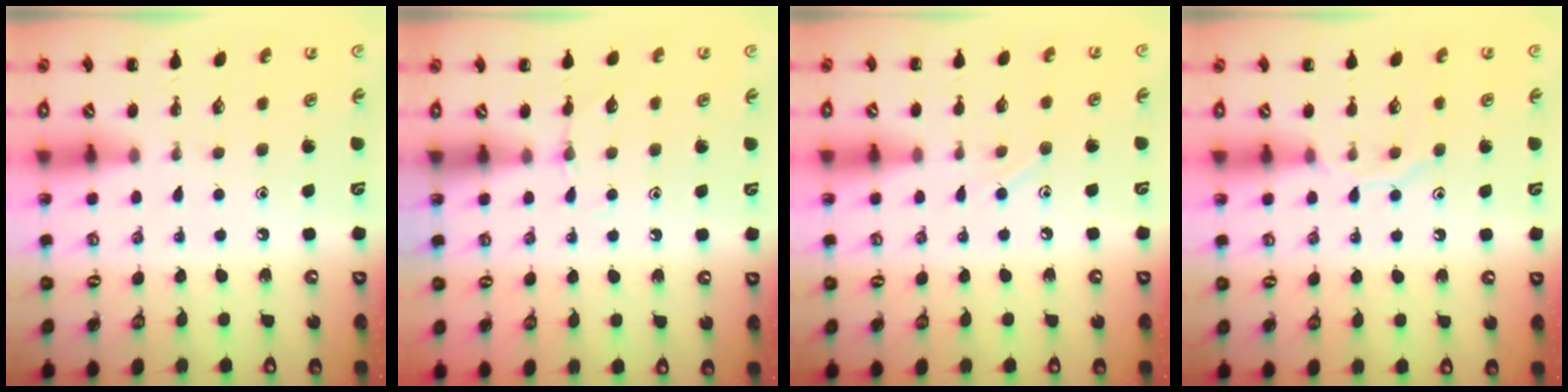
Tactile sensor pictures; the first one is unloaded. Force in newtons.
{"total": 3.8, "press": 3.6, "slide": 1.2}
{"total": 4.6, "press": 4.3, "slide": 1.5}
{"total": 7.6, "press": 7.6, "slide": 0.7}